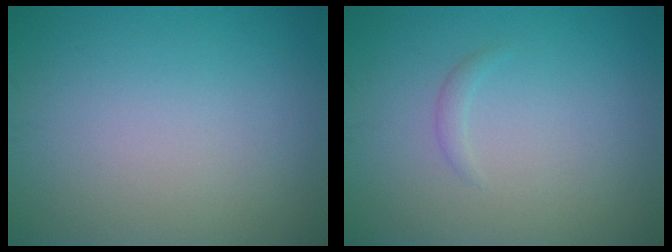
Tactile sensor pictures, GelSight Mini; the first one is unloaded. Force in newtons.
{"total": 0.7, "press": 0.7, "slide": 0.1}